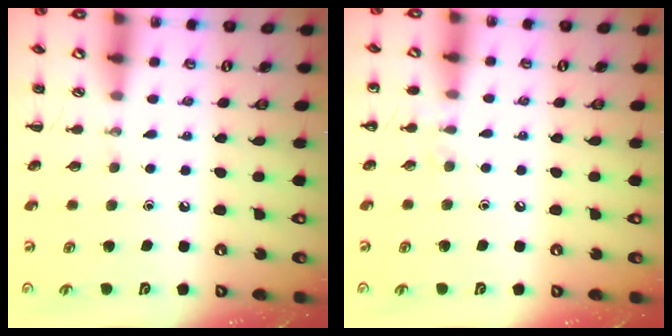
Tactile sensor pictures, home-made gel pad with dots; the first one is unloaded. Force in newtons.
{"total": 5.5, "press": 5.2, "slide": 1.8}